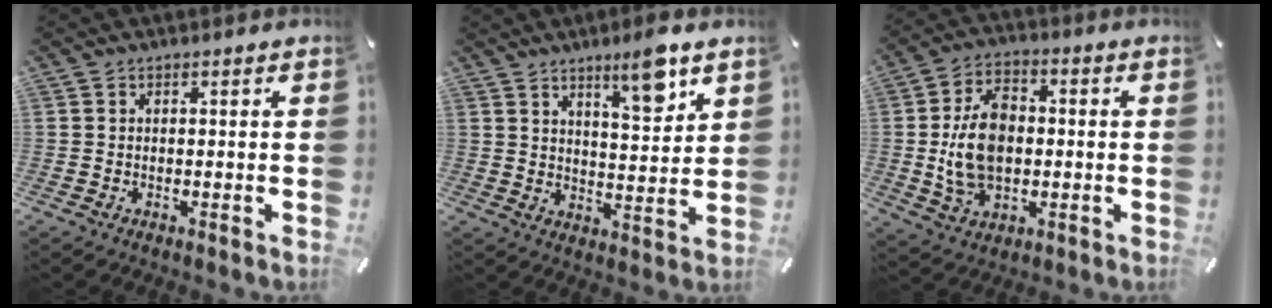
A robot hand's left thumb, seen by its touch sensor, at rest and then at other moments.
{"total": 9.4, "force": [6.7, 2.2, 6.2], "torque": [-0.088, -0.040, 0.108]}
{"total": 13.1, "force": [-0.2, 9.3, 9.2], "torque": [-0.192, 0.008, -0.003]}